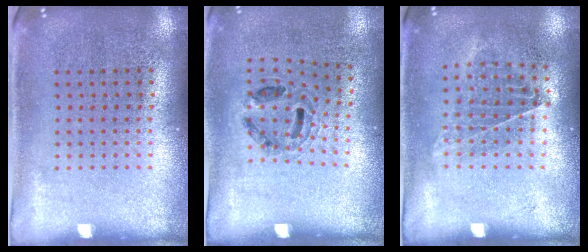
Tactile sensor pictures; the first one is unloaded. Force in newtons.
{"total": 1.0, "press": 0.8, "slide": 0.6}
{"total": 0.9, "press": 0.8, "slide": 0.4}